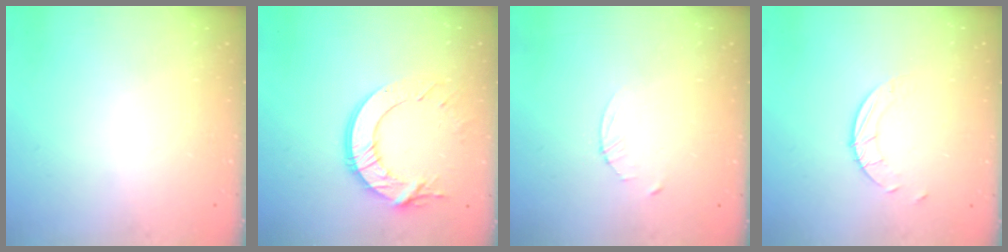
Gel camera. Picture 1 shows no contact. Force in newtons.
{"total": 12.6, "press": 12.6, "slide": 1.1}
{"total": 2.3, "press": 2.3, "slide": 0.3}
{"total": 2.6, "press": 2.6, "slide": 0.2}